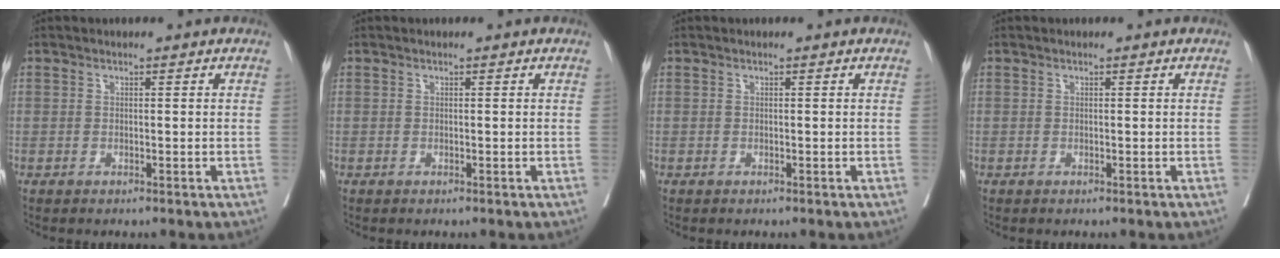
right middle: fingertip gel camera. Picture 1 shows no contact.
{"total": 0.0}
{"total": 0.0}
{"total": 0.0}